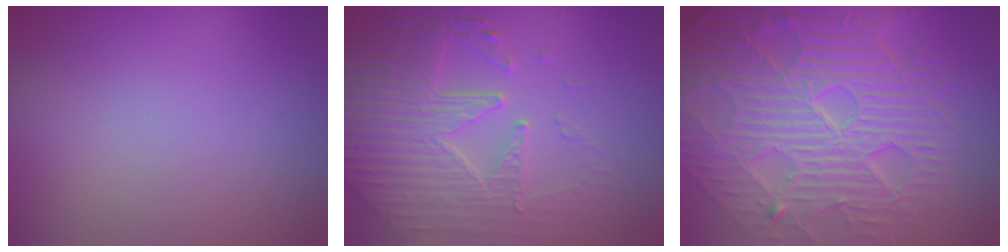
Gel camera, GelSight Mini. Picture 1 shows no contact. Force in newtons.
{"total": 5.5, "press": 5.0, "slide": 2.4}
{"total": 11.5, "press": 7.6, "slide": 8.7}